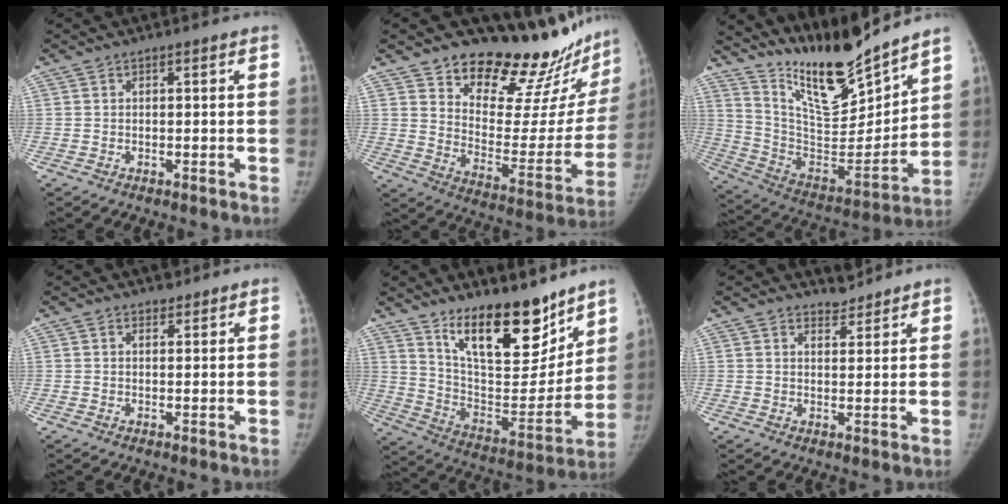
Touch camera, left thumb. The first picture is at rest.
{"total": 22.5, "force": [19.8, 7.3, 7.8], "torque": [-0.052, -0.166, 0.273]}
{"total": 19.9, "force": [17.5, 3.3, 8.8], "torque": [-0.104, -0.119, 0.312]}
{"total": 1.5, "force": [1.2, 0.9, 0.1], "torque": [0.008, -0.010, 0.014]}
{"total": 21.0, "force": [14.7, 7.9, 12.7], "torque": [-0.145, -0.104, 0.247]}
{"total": 2.9, "force": [2.7, 0.9, -0.3], "torque": [0.022, -0.026, 0.041]}